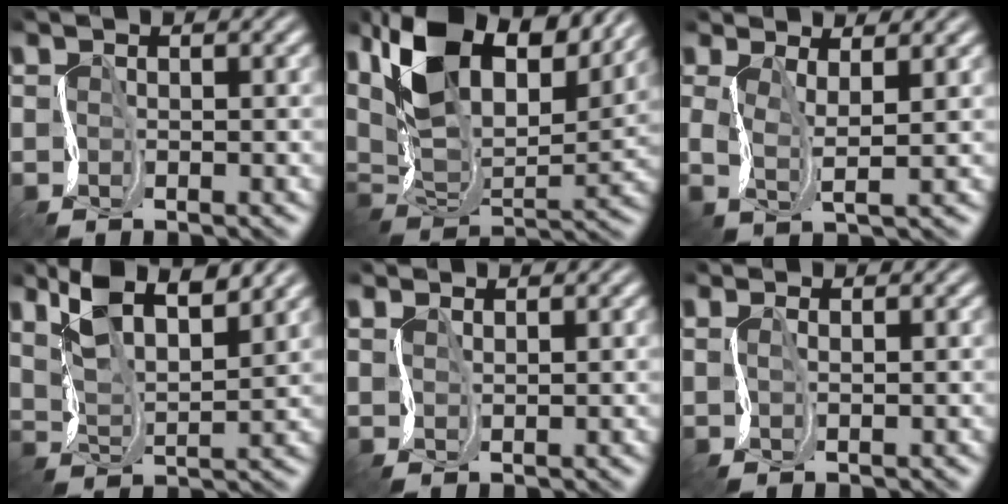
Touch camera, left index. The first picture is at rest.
{"total": 13.6, "force": [8.7, 6.4, 8.2], "torque": [-0.166, 0.018, 0.155]}
{"total": 2.8, "force": [1.4, 0.6, 2.3], "torque": [-0.059, -0.004, 0.024]}
{"total": 6.7, "force": [5.0, 1.9, 4.0], "torque": [-0.087, 0.007, 0.090]}
{"total": 1.5, "force": [1.5, 0.2, -0.4], "torque": [0.003, 0.002, 0.033]}
{"total": 0.9, "force": [0.8, 0.3, 0.2], "torque": [-0.004, 0.002, 0.022]}